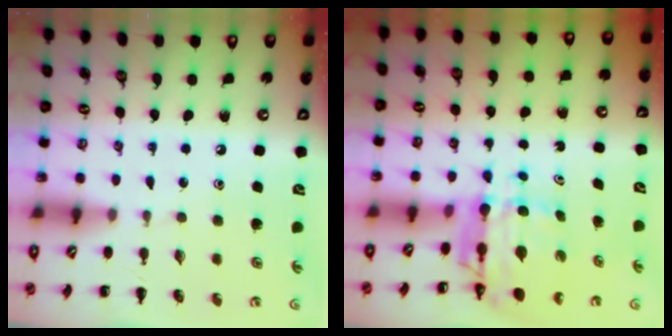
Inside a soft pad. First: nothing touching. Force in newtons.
{"total": 6.9, "press": 6.6, "slide": 2.2}